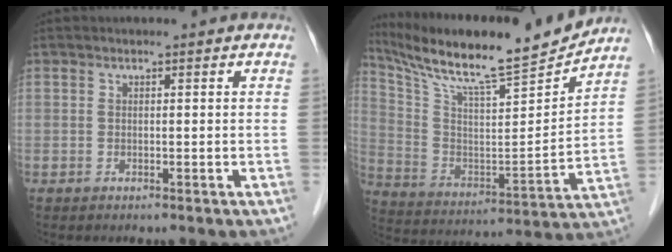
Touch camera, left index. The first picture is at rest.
{"total": 20.4, "force": [18.4, 0.1, 8.7], "torque": [-0.169, -0.027, 0.306]}